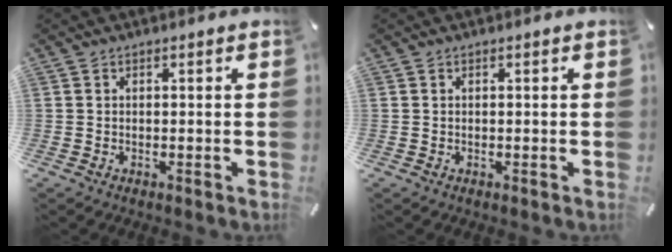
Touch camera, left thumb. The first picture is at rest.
{"total": 0.0}